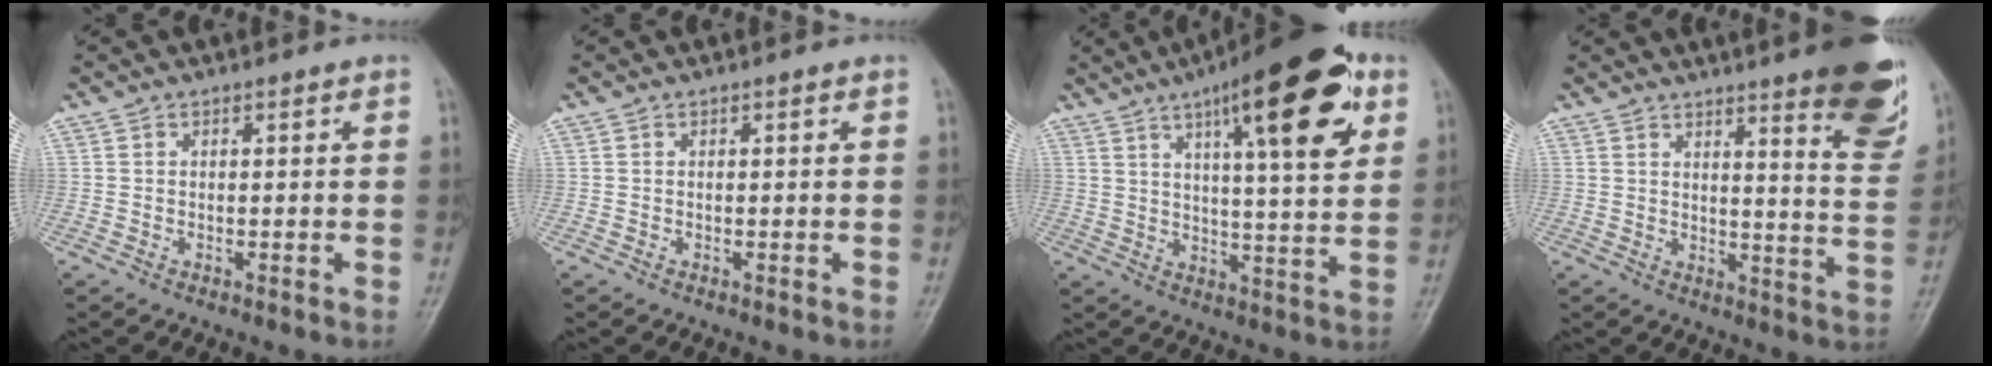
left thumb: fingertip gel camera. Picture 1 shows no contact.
{"total": 0.0}
{"total": 20.0, "force": [9.3, 5.2, 16.9], "torque": [-0.219, -0.021, 0.131]}
{"total": 15.3, "force": [9.8, 2.7, 11.5], "torque": [-0.115, -0.064, 0.120]}